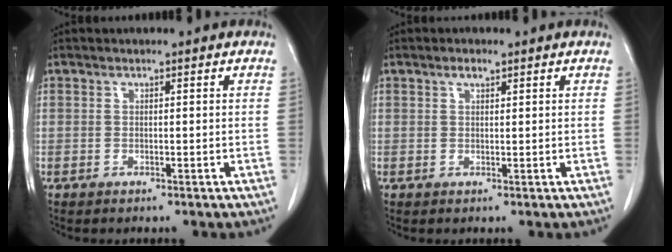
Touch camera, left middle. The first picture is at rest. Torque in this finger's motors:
{"motor_torque": [0.28, -0.24, 0.01, 0.00]}